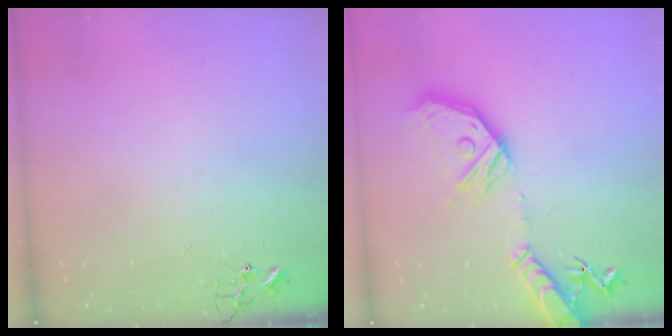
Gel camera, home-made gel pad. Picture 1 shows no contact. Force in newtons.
{"total": 21.3, "press": 21.1, "slide": 3.1}